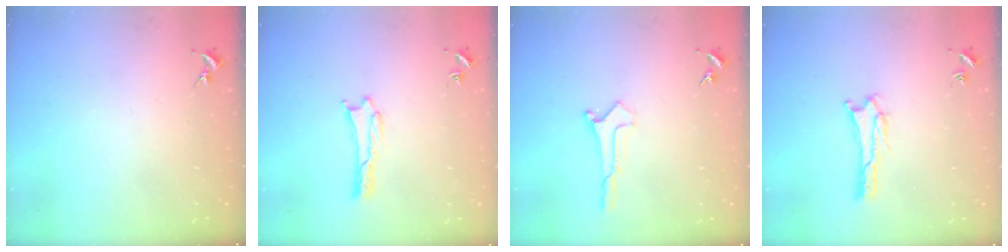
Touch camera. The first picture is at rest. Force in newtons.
{"total": 1.1, "press": 1.1, "slide": 0.2}
{"total": 0.0}
{"total": 0.8, "press": 0.8, "slide": 0.1}